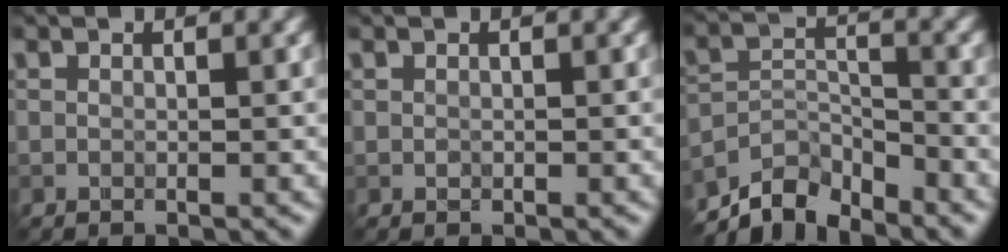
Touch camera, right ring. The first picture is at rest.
{"total": 0.0}
{"total": 5.4, "force": [-5.1, 1.6, 0.9], "torque": [-0.008, -0.002, -0.095]}